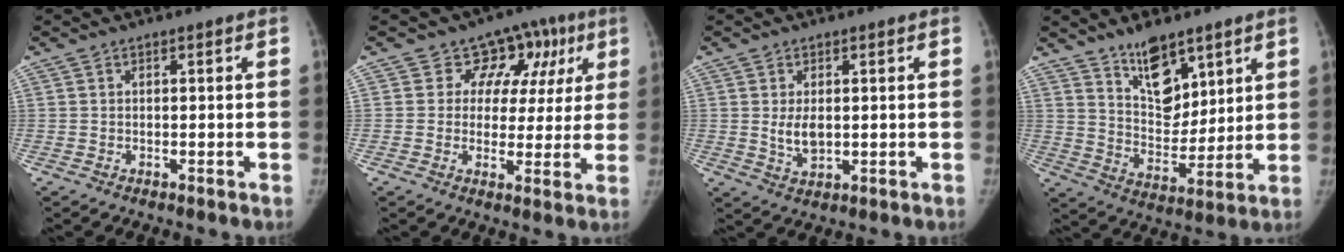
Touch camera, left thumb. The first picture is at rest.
{"total": 10.6, "force": [4.9, 8.6, 3.8], "torque": [0.015, 0.000, 0.058]}
{"total": 4.4, "force": [0.4, 2.6, 3.5], "torque": [-0.058, -0.011, 0.015]}
{"total": 11.8, "force": [7.9, 5.9, 6.5], "torque": [-0.072, -0.063, 0.146]}